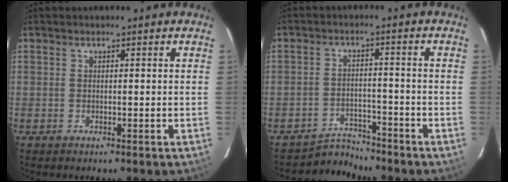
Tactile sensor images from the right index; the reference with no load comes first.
{"total": 4.3, "force": [-4.0, 0.6, -1.5], "torque": [0.029, 0.007, -0.063]}